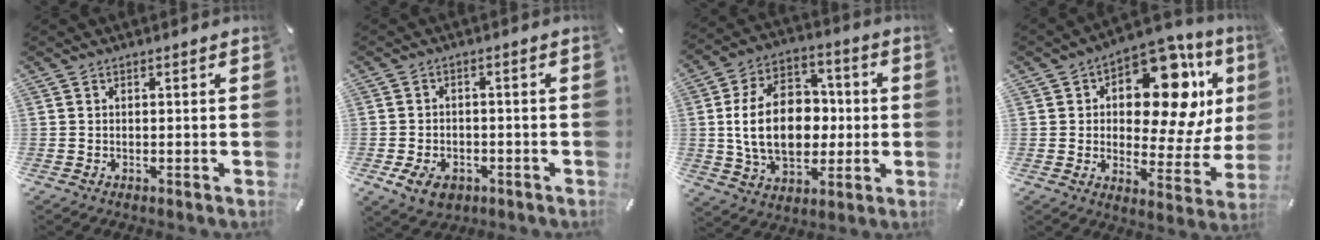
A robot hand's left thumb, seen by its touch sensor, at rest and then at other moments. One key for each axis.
{"total": 5.8, "fx": -2.7, "fy": 4.1, "fz": 3.0, "tx": -0.071, "ty": 0.010, "tz": -0.053}
{"total": 19.8, "fx": -0.2, "fy": 14.0, "fz": 13.9, "tx": -0.269, "ty": 0.007, "tz": -0.007}
{"total": 17.4, "fx": 7.6, "fy": 9.2, "fz": 12.6, "tx": -0.165, "ty": -0.063, "tz": 0.124}